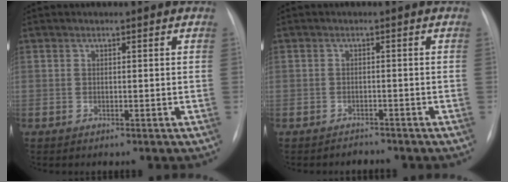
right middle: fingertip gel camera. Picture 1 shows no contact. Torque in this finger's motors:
{"motor_torque": [-0.07, -0.46, -0.39, -0.12]}